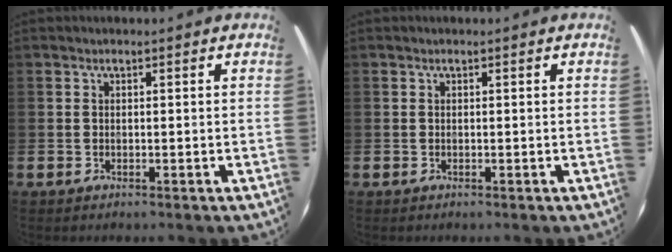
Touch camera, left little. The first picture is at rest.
{"total": 0.0}